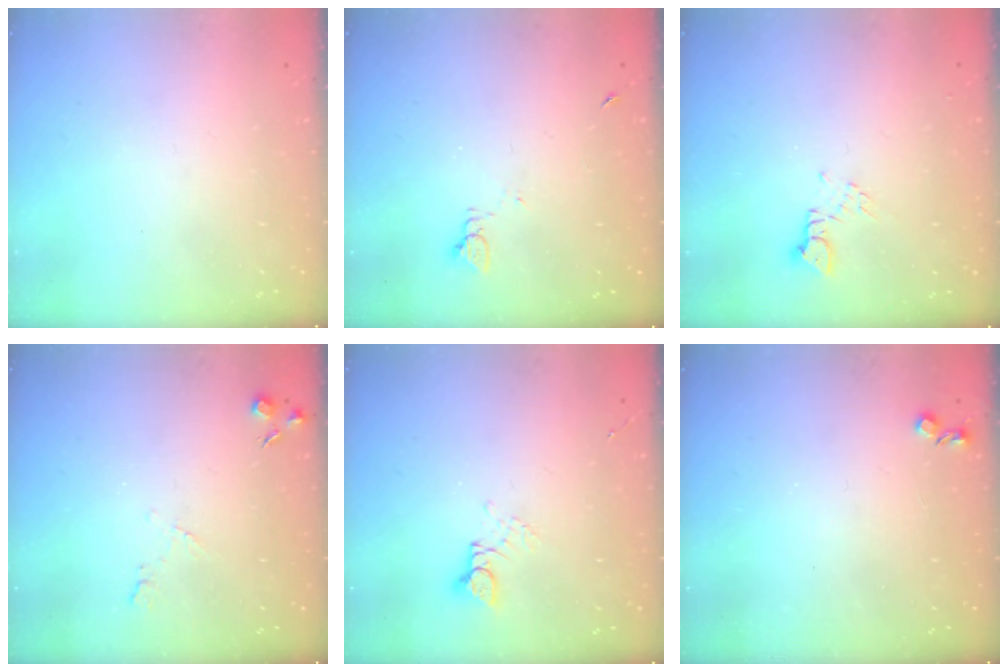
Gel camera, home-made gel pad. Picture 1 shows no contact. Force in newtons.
{"total": 2.3, "press": 2.3, "slide": 0.3}
{"total": 2.5, "press": 2.5, "slide": 0.3}
{"total": 5.0, "press": 5.0, "slide": 0.8}
{"total": 2.4, "press": 2.4, "slide": 0.2}
{"total": 3.7, "press": 3.6, "slide": 0.6}